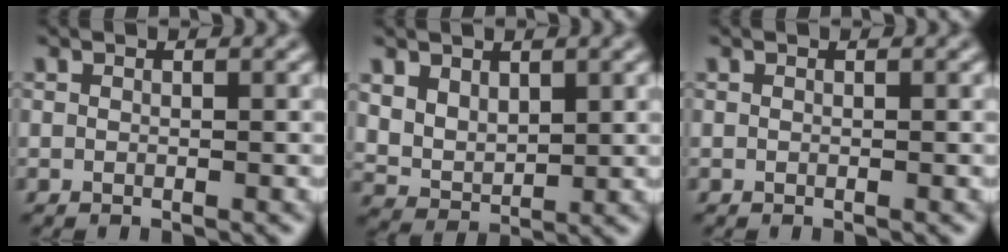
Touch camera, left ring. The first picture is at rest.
{"total": 3.5, "force": [1.5, 2.4, 2.1], "torque": [-0.050, -0.012, 0.035]}
{"total": 0.0}